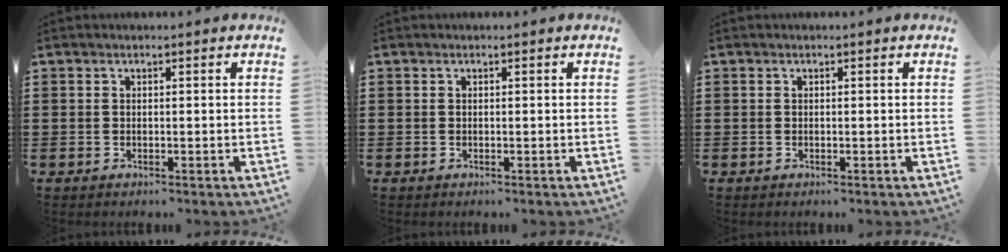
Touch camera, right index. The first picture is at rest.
{"total": 0.0}
{"total": 0.0}